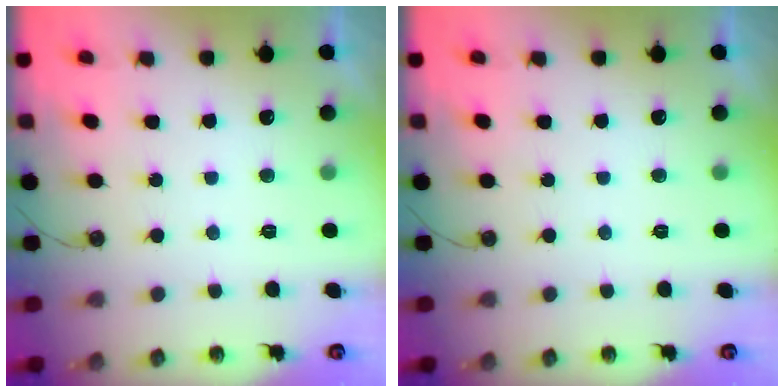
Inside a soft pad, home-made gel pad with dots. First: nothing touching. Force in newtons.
{"total": 0.0}